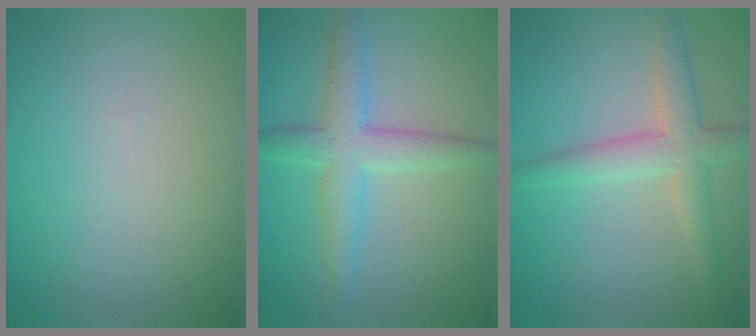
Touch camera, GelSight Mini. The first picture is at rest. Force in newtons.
{"total": 4.1, "press": 4.1, "slide": 0.1}
{"total": 3.6, "press": 3.6, "slide": 0.2}